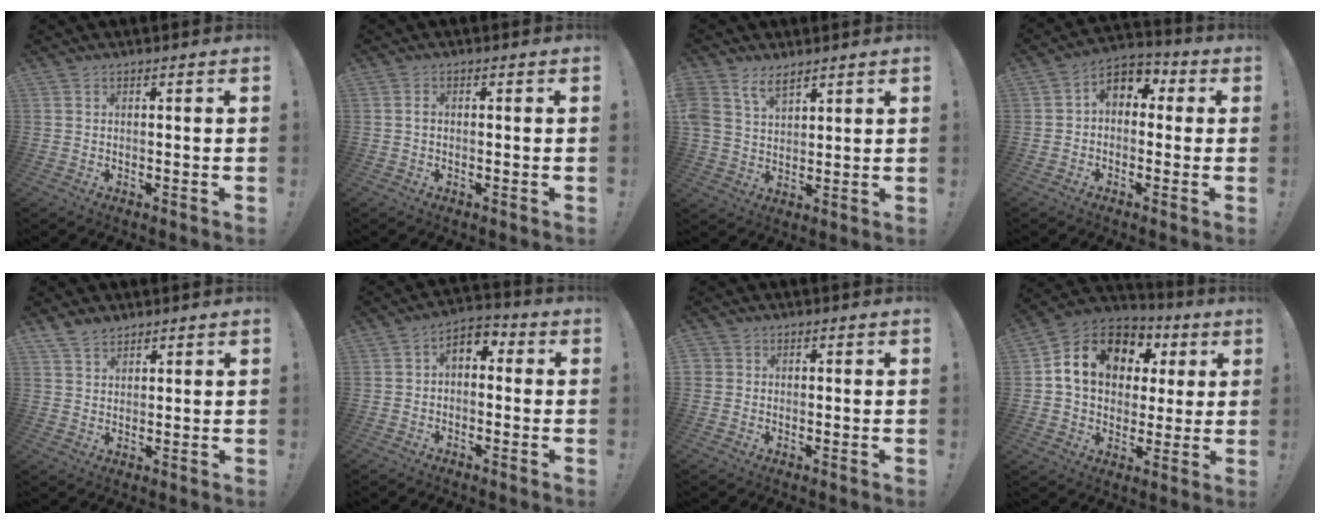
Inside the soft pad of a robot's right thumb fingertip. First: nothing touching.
{"total": 0.8, "force": [-0.3, 0.4, 0.6], "torque": [-0.016, 0.005, -0.006]}
{"total": 7.2, "force": [5.1, 3.8, 3.2], "torque": [-0.064, -0.020, 0.100]}
{"total": 6.1, "force": [0.0, 5.0, 3.5], "torque": [-0.060, 0.013, 0.006]}
{"total": 4.3, "force": [3.5, 2.1, 1.5], "torque": [-0.030, -0.018, 0.066]}
{"total": 4.3, "force": [-1.5, 3.1, 2.6], "torque": [-0.034, 0.015, -0.025]}
{"total": 1.5, "force": [0.0, 1.5, 0.3], "torque": [-0.004, 0.005, 0.000]}
{"total": 14.9, "force": [5.2, 11.5, 7.8], "torque": [-0.122, -0.017, 0.104]}